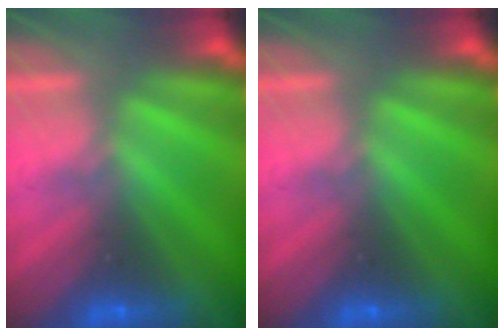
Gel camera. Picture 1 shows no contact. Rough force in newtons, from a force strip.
{"total": 0.0}